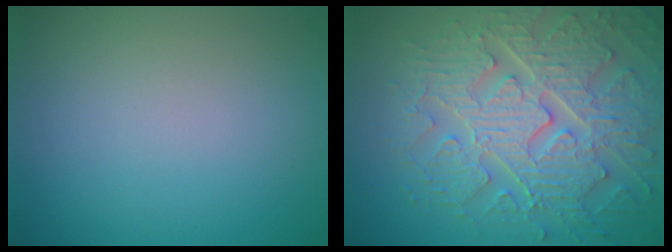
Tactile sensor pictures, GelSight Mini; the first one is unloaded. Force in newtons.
{"total": 8.6, "press": 6.5, "slide": 5.6}